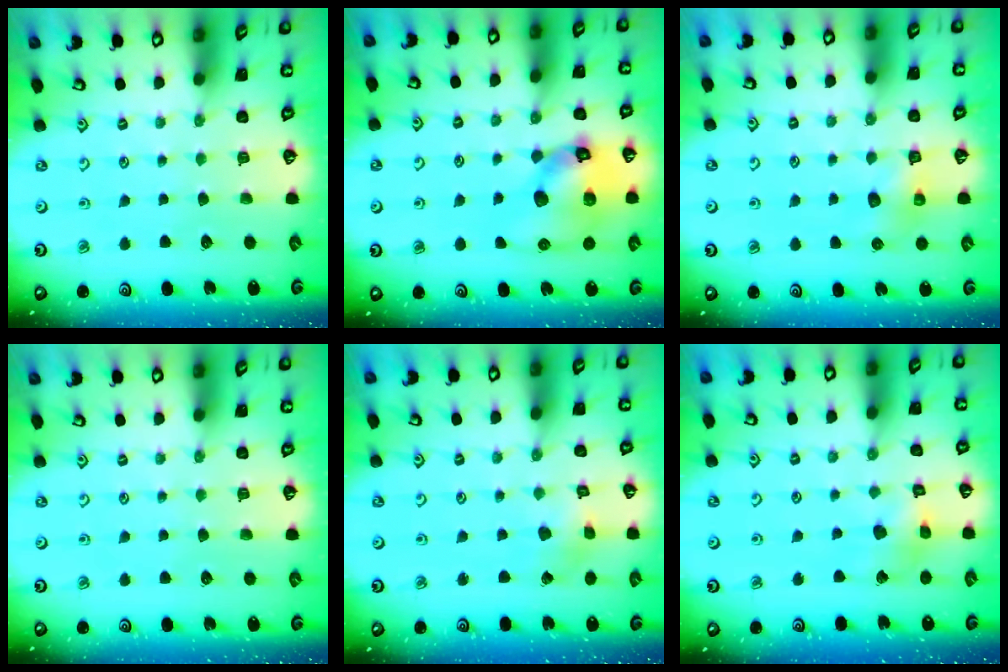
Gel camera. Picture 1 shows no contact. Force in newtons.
{"total": 15.9, "press": 15.7, "slide": 2.4}
{"total": 6.9, "press": 6.9, "slide": 0.2}
{"total": 0.0}
{"total": 2.2, "press": 2.2, "slide": 0.3}
{"total": 10.6, "press": 10.5, "slide": 1.3}